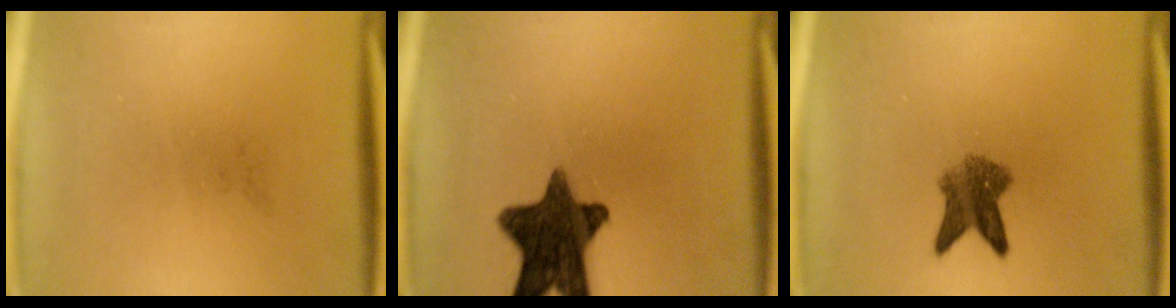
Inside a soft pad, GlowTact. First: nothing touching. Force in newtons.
{"total": 13.4}
{"total": 4.9}